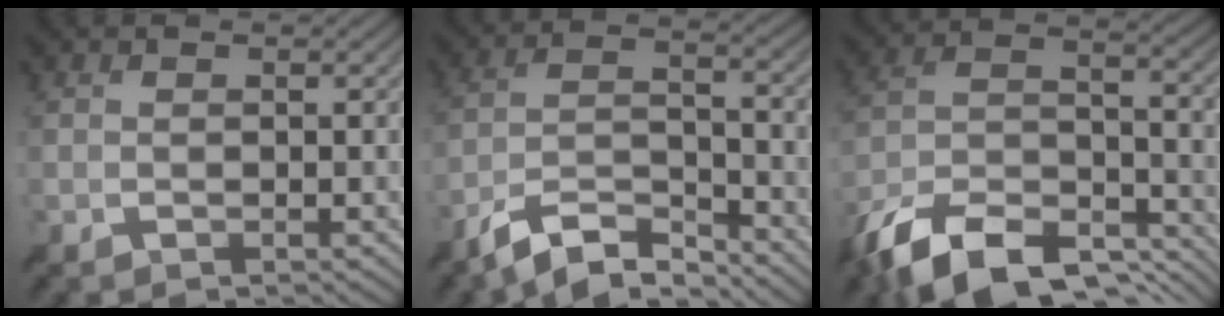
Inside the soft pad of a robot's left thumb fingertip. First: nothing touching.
{"total": 8.5, "force": [-6.9, 2.2, 4.3], "torque": [-0.083, 0.006, -0.138]}
{"total": 14.7, "force": [-11.2, 5.4, 7.8], "torque": [-0.170, 0.000, -0.202]}